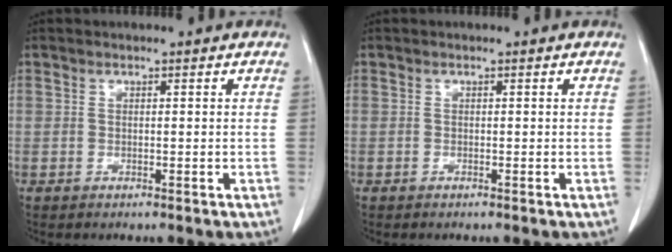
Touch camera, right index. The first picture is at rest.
{"total": 0.0}